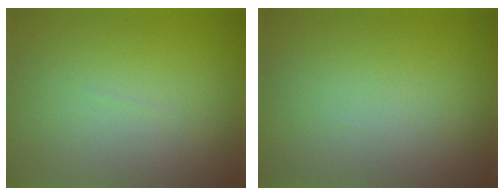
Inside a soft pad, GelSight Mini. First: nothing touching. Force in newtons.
{"total": 0.0}